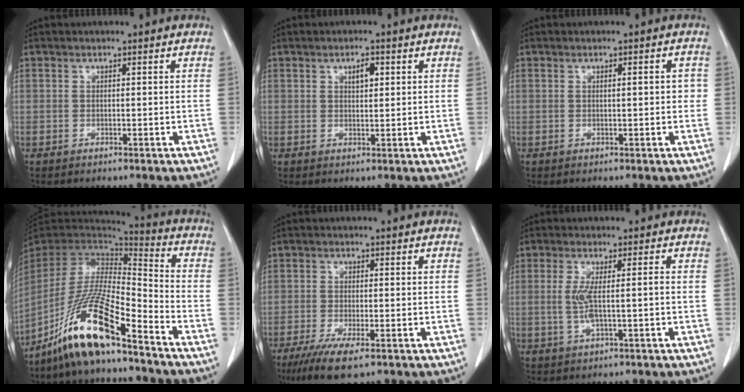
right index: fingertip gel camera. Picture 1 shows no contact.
{"total": 2.3, "force": [0.9, 0.9, 1.9], "torque": [-0.031, -0.002, 0.016]}
{"total": 1.9, "force": [0.2, 0.6, 1.8], "torque": [-0.023, 0.005, 0.003]}
{"total": 15.8, "force": [-11.2, 1.3, 11.2], "torque": [-0.219, -0.015, -0.211]}
{"total": 6.7, "force": [-4.3, 1.2, 5.0], "torque": [-0.091, -0.018, -0.071]}
{"total": 4.2, "force": [-0.5, 0.3, 4.1], "torque": [-0.085, 0.001, -0.004]}